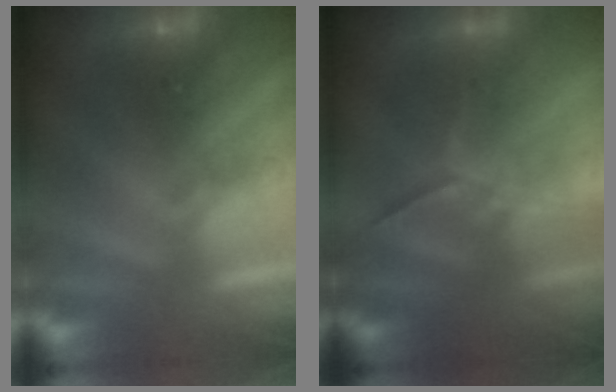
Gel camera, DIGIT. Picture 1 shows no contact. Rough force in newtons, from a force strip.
{"total": 1.2}